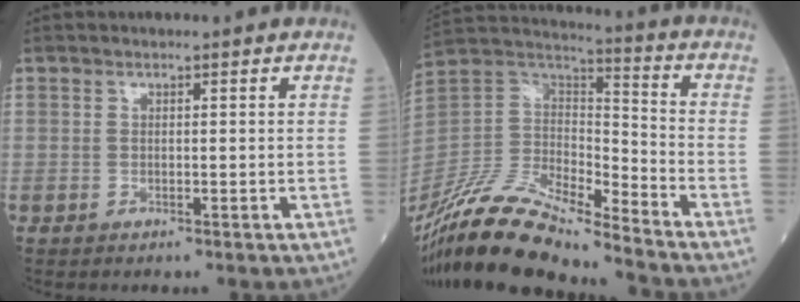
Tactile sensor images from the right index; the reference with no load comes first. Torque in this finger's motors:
{"motor_torque": [0.71, -0.99, 0.29, 0.03]}